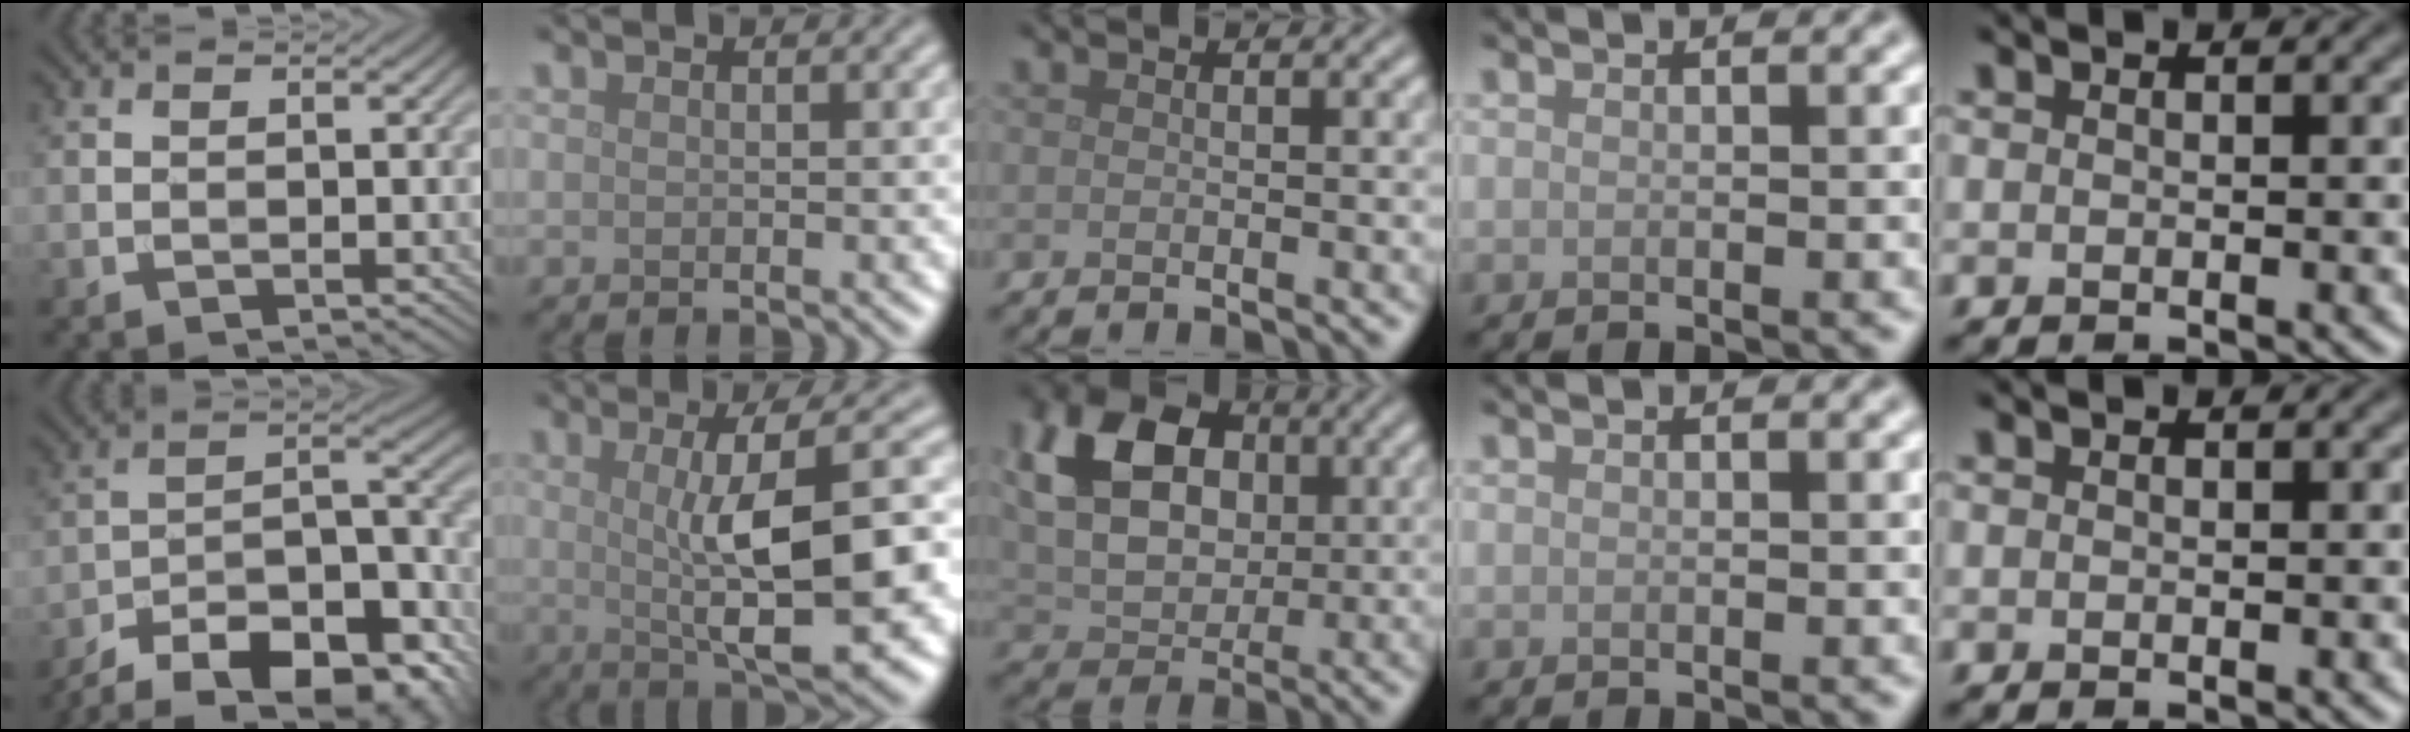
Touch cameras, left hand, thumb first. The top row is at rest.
{"thumb": {"total": 16.9, "force": [-13.1, 5.5, 9.1], "torque": [-0.170, -0.003, -0.203]}, "index": {"total": 10.1, "force": [0.4, 2.5, 9.8], "torque": [-0.132, 0.007, 0.011]}, "middle": {"total": 10.2, "force": [2.6, 7.5, 6.5], "torque": [-0.143, 0.027, 0.039]}}